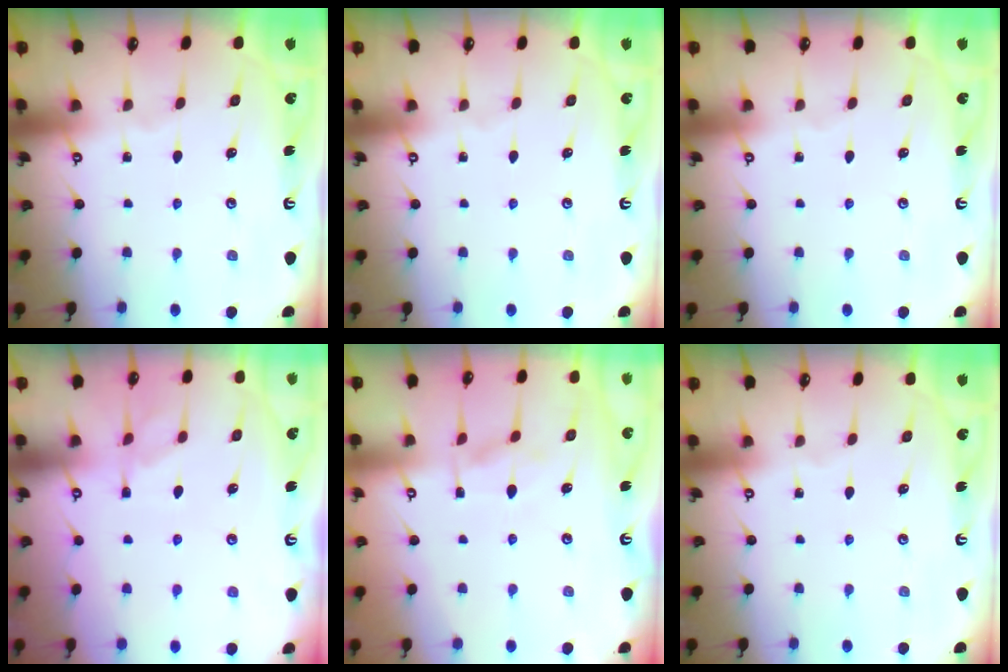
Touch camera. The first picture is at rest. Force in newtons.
{"total": 0.0}
{"total": 0.0}
{"total": 1.1, "press": 0.3, "slide": 1.1}
{"total": 3.2, "press": 2.9, "slide": 1.2}
{"total": 0.0}